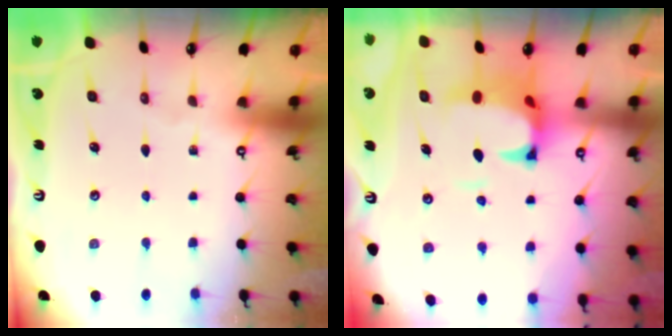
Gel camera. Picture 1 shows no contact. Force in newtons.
{"total": 2.6, "press": 2.4, "slide": 1.1}